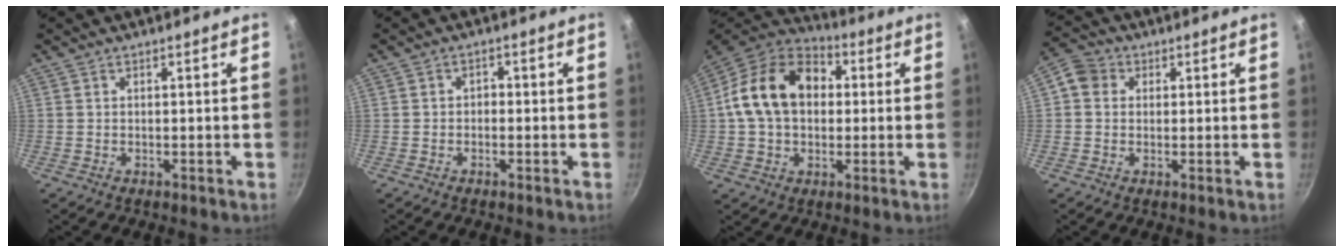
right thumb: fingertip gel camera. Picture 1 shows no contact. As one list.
[{"total": 1.4, "force": [-0.5, 1.1, 0.7], "torque": [-0.007, 0.008, -0.013]}, {"total": 17.9, "force": [2.1, 13.1, 12.1], "torque": [-0.184, 0.035, 0.020]}, {"total": 4.9, "force": [0.8, 4.4, 2.1], "torque": [-0.017, 0.007, -0.003]}]